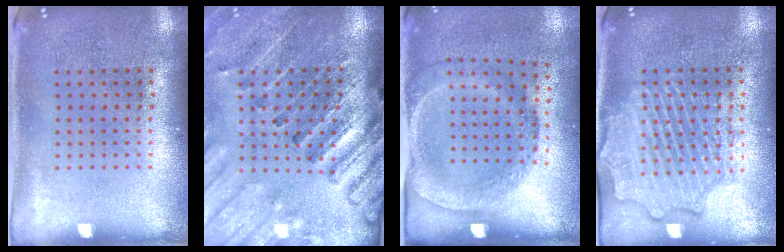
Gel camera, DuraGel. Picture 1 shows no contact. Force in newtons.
{"total": 2.8, "press": 2.7, "slide": 0.6}
{"total": 1.8, "press": 1.2, "slide": 1.4}
{"total": 2.2, "press": 2.2, "slide": 0.2}